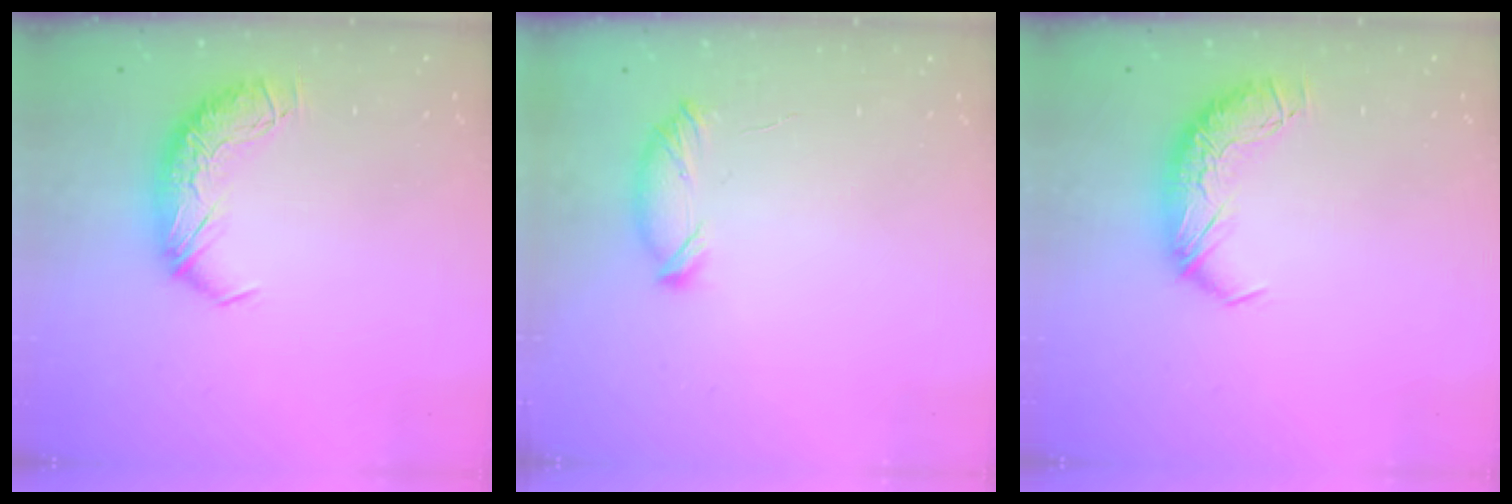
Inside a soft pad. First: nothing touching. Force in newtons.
{"total": 7.0, "press": 6.9, "slide": 0.5}
{"total": 0.0}